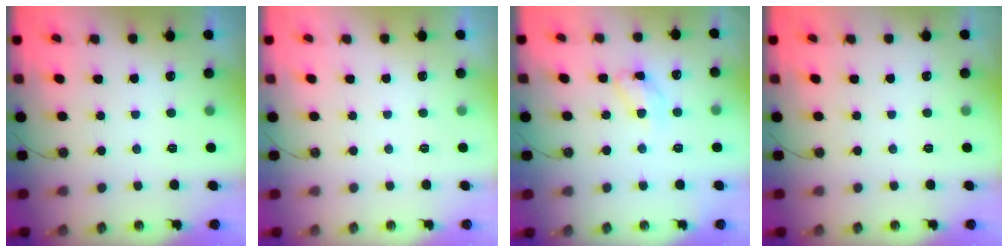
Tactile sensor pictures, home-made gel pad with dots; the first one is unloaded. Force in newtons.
{"total": 0.0}
{"total": 10.9, "press": 10.9, "slide": 0.9}
{"total": 0.0}